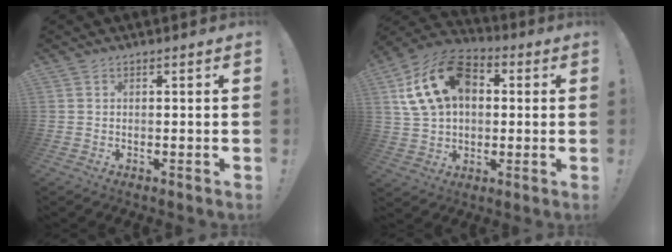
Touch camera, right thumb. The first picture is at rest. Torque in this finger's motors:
{"motor_torque": [0.29, 0.68, 1.26, 0.17, 0.30]}